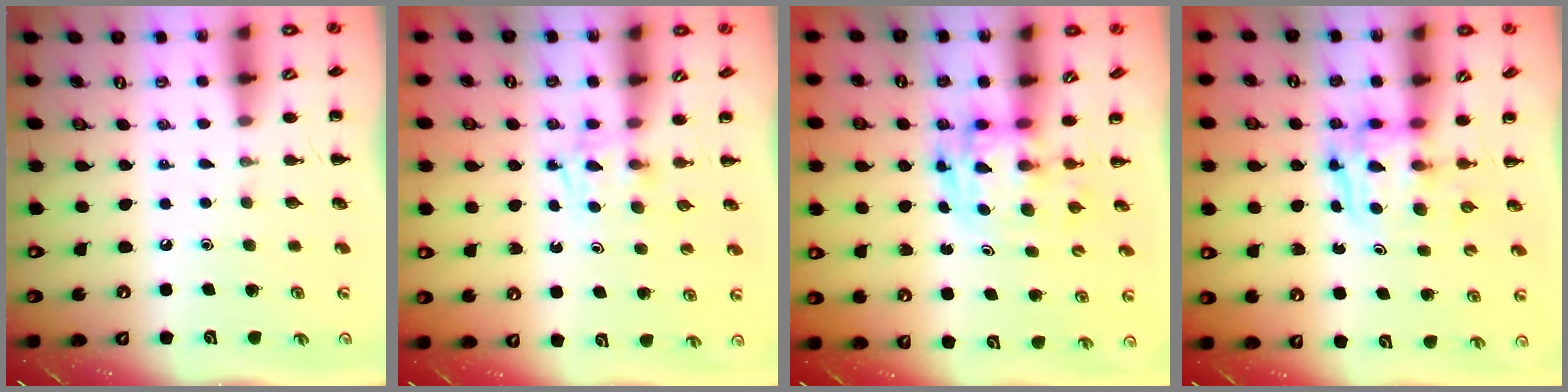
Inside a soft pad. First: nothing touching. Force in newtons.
{"total": 2.7, "press": 2.4, "slide": 1.1}
{"total": 3.5, "press": 3.4, "slide": 0.6}
{"total": 3.6, "press": 3.5, "slide": 0.3}